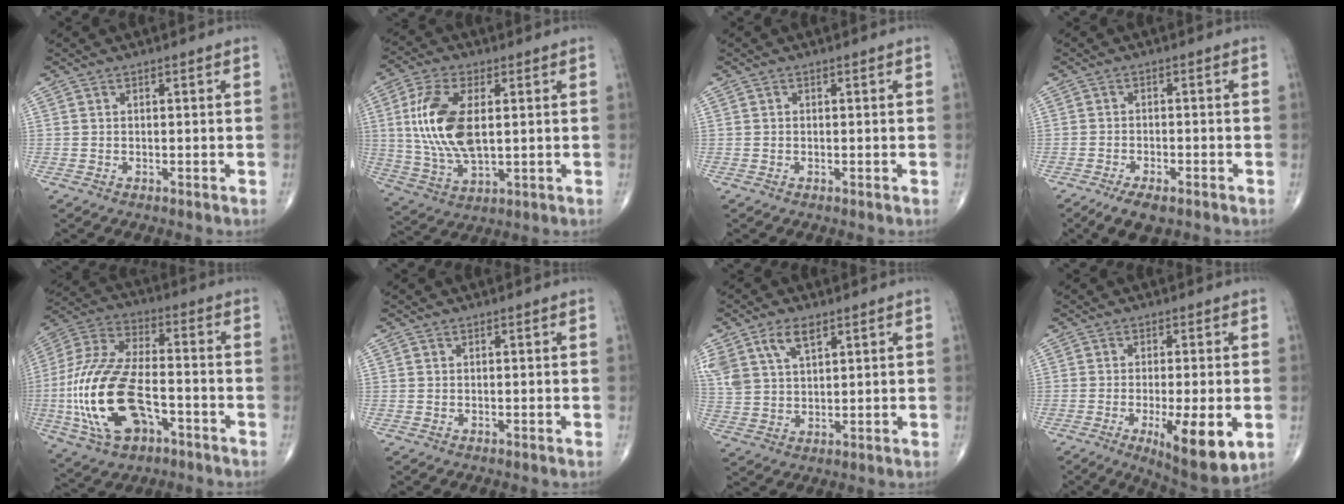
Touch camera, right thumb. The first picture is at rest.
{"total": 14.3, "force": [2.1, 7.1, 12.2], "torque": [-0.254, -0.006, 0.045]}
{"total": 0.0}
{"total": 5.5, "force": [-3.8, 2.1, 3.4], "torque": [-0.059, 0.002, -0.063]}
{"total": 21.8, "force": [-6.2, 11.4, 17.6], "torque": [-0.380, 0.026, -0.105]}
{"total": 0.0}
{"total": 9.5, "force": [5.2, 5.1, 6.1], "torque": [-0.124, -0.010, 0.109]}
{"total": 11.8, "force": [-3.6, 3.2, 10.8], "torque": [-0.160, -0.021, -0.046]}